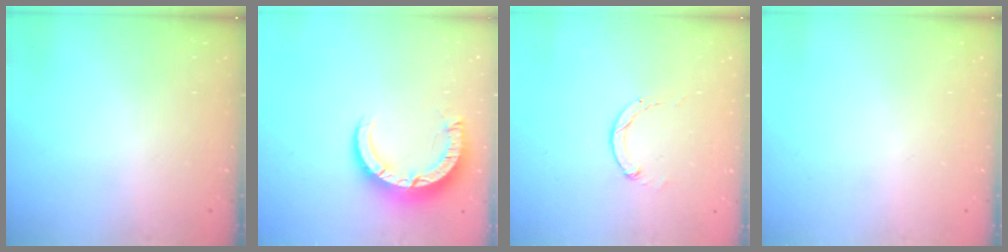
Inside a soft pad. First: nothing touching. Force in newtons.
{"total": 8.9, "press": 8.9, "slide": 0.9}
{"total": 1.2, "press": 1.2, "slide": 0.3}
{"total": 0.0}